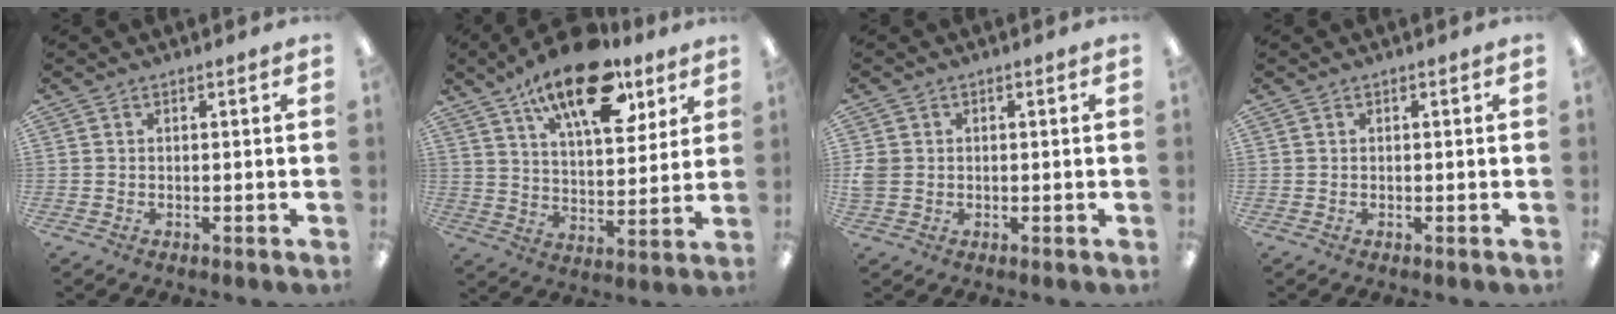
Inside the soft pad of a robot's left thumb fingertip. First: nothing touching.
{"total": 20.2, "force": [13.1, 8.9, 12.5], "torque": [-0.199, -0.061, 0.219]}
{"total": 2.8, "force": [-0.1, 2.5, 1.1], "torque": [-0.018, 0.006, 0.000]}
{"total": 0.0}